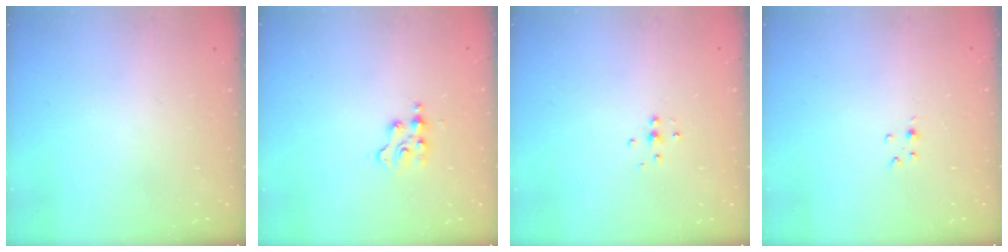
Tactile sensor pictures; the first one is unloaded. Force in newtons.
{"total": 2.2, "press": 2.1, "slide": 0.3}
{"total": 4.7, "press": 4.6, "slide": 0.5}
{"total": 2.8, "press": 2.8, "slide": 0.4}